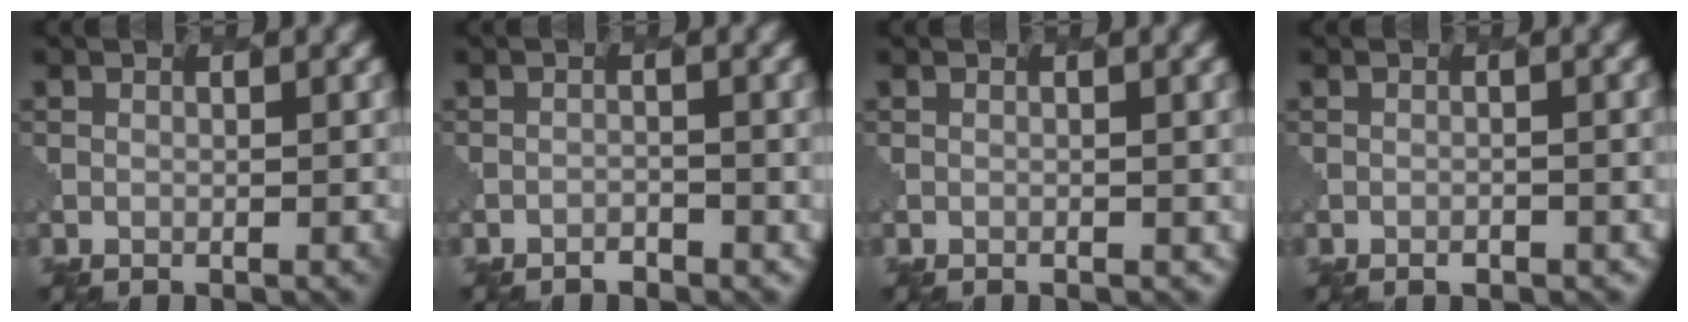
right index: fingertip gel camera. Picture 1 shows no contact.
{"total": 1.0, "force": [-0.3, -0.2, -1.0], "torque": [0.007, 0.000, -0.007]}
{"total": 1.1, "force": [0.3, -0.4, -1.0], "torque": [0.003, -0.001, 0.002]}
{"total": 0.6, "force": [-0.2, -0.2, -0.6], "torque": [0.000, -0.001, -0.003]}